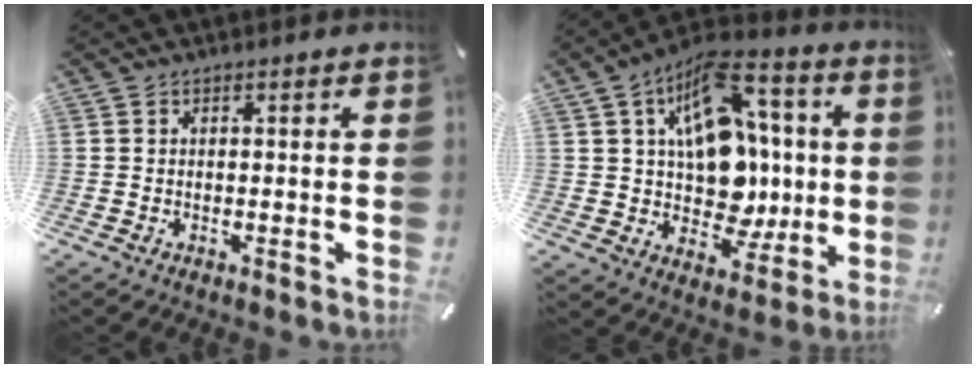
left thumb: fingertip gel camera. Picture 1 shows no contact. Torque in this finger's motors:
{"motor_torque": [1.86, 3.15, 1.60, -1.16, 0.59]}